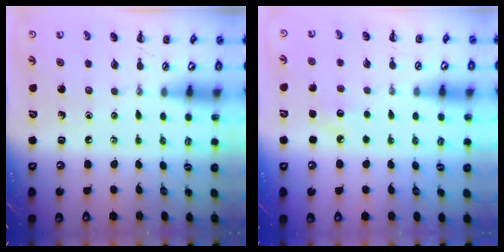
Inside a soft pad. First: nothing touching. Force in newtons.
{"total": 5.6, "press": 5.5, "slide": 1.4}